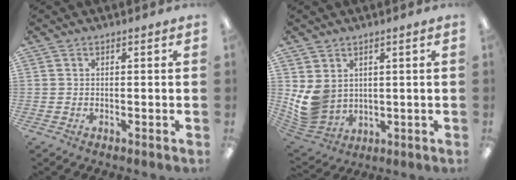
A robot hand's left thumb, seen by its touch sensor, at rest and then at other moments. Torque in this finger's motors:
{"motor_torque": [1.03, 1.91, 0.82, -0.82, 0.10]}